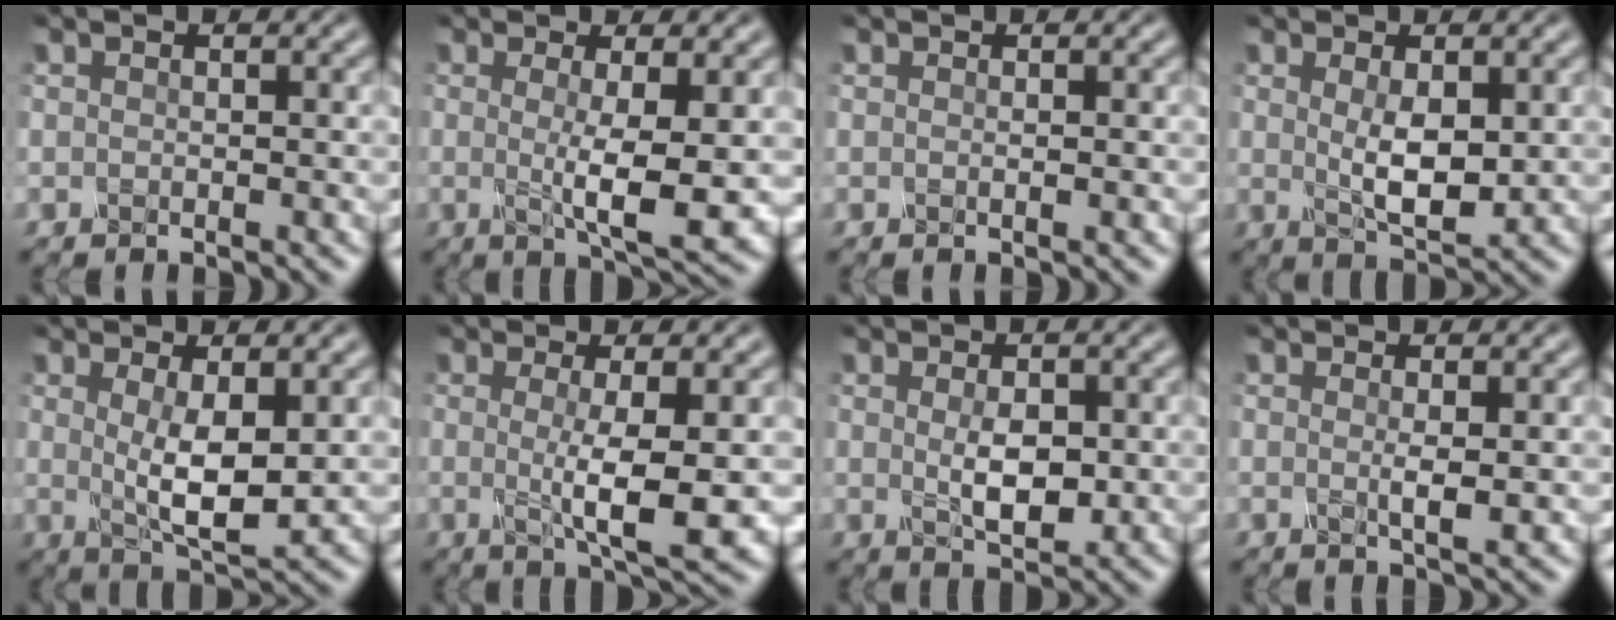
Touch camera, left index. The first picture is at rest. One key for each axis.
{"total": 5.2, "fx": 0.0, "fy": 0.9, "fz": 5.1, "tx": -0.082, "ty": -0.013, "tz": 0.001}
{"total": 0.0}
{"total": 4.0, "fx": 0.5, "fy": 1.5, "fz": 3.7, "tx": -0.071, "ty": -0.006, "tz": 0.015}
{"total": 4.7, "fx": 0.5, "fy": 1.3, "fz": 4.5, "tx": -0.084, "ty": -0.011, "tz": 0.015}
{"total": 5.3, "fx": -0.2, "fy": 0.9, "fz": 5.2, "tx": -0.085, "ty": -0.010, "tz": -0.003}
{"total": 3.2, "fx": 0.0, "fy": 1.6, "fz": 2.8, "tx": -0.053, "ty": -0.006, "tz": 0.005}
{"total": 1.8, "fx": 0.1, "fy": 0.2, "fz": 1.8, "tx": -0.032, "ty": -0.004, "tz": -0.001}